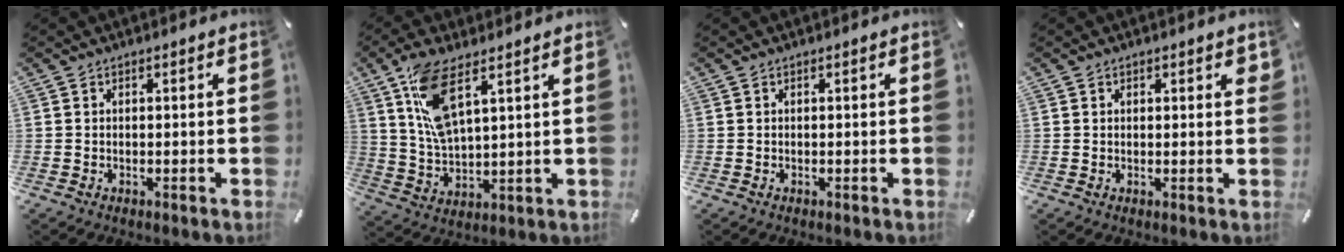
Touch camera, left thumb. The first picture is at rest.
{"total": 11.5, "force": [6.3, 4.2, 8.6], "torque": [-0.191, -0.011, 0.116]}
{"total": 0.0}
{"total": 1.0, "force": [0.6, 0.6, 0.6], "torque": [-0.004, 0.000, 0.008]}